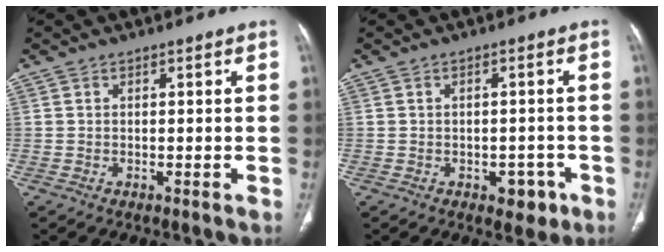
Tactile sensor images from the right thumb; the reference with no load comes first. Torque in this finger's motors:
{"motor_torque": [0.06, 0.19, -0.18, -0.07, -0.01]}